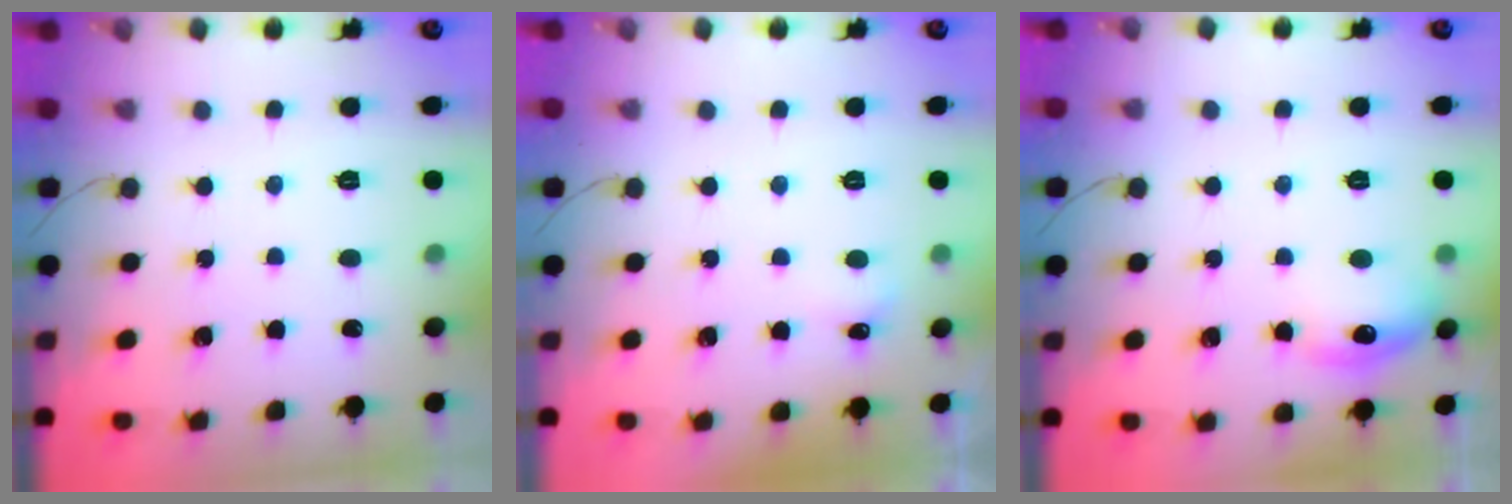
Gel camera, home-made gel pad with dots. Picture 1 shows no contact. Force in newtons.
{"total": 3.3, "press": 3.0, "slide": 1.2}
{"total": 10.6, "press": 10.6, "slide": 0.8}